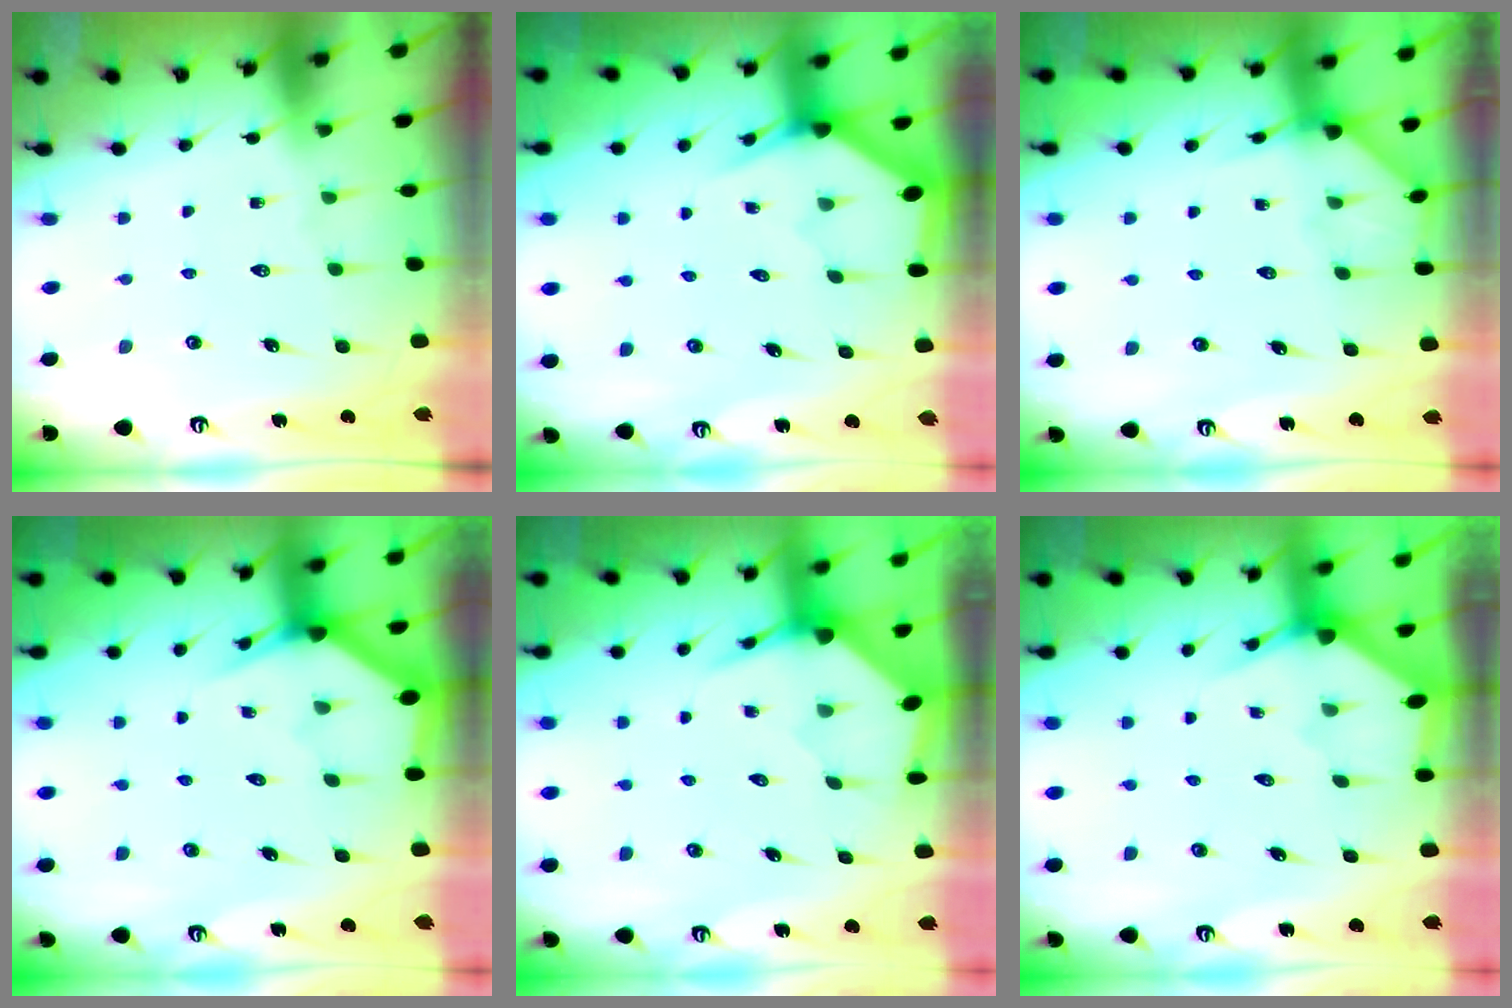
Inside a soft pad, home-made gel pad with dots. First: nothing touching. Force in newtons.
{"total": 3.1, "press": 3.1, "slide": 0.0}
{"total": 4.8, "press": 4.8, "slide": 0.3}
{"total": 3.0, "press": 3.0, "slide": 0.1}
{"total": 3.7, "press": 3.6, "slide": 0.4}
{"total": 2.5, "press": 2.5, "slide": 0.1}